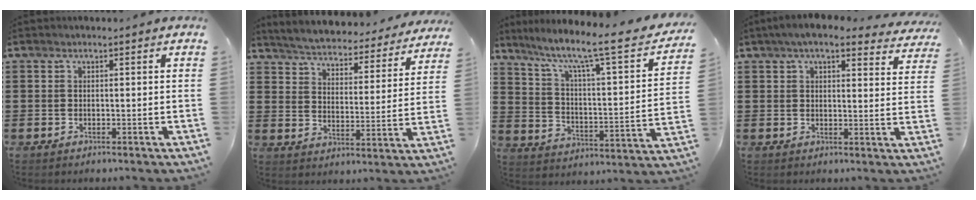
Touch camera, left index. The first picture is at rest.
{"total": 4.2, "force": [4.2, -0.2, 0.4], "torque": [-0.031, -0.036, 0.065]}
{"total": 8.0, "force": [5.9, 0.7, 5.3], "torque": [-0.120, -0.051, 0.086]}
{"total": 5.7, "force": [4.9, 1.4, 2.6], "torque": [-0.058, -0.009, 0.088]}